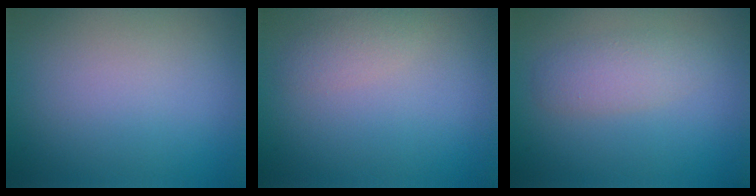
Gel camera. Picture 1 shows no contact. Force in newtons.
{"total": 1.4, "press": 1.4, "slide": 0.1}
{"total": 2.3, "press": 2.3, "slide": 0.1}